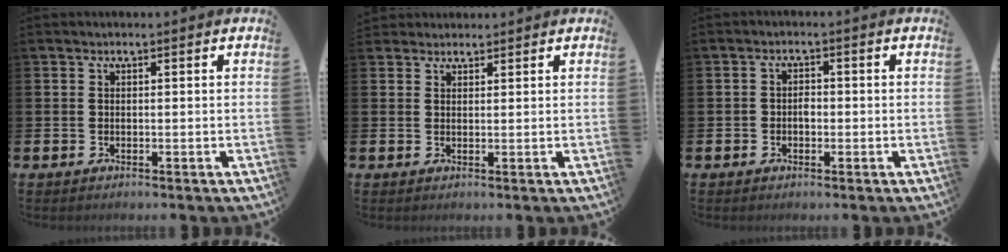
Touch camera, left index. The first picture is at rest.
{"total": 2.0, "force": [1.8, 0.8, -0.1], "torque": [0.011, -0.004, 0.032]}
{"total": 1.5, "force": [-0.4, 1.2, 0.8], "torque": [-0.013, 0.004, -0.011]}